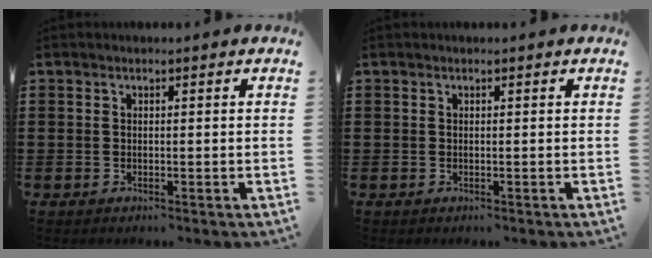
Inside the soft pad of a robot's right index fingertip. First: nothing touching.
{"total": 0.0}